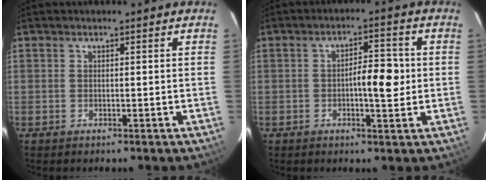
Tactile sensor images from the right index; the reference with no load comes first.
{"total": 5.6, "force": [-0.3, 1.6, 5.4], "torque": [-0.083, 0.008, -0.004]}